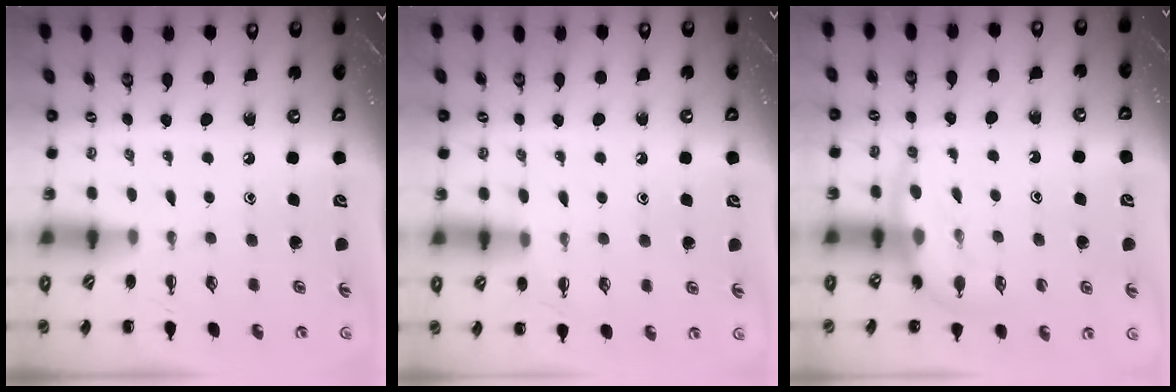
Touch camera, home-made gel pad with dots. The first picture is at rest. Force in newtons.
{"total": 8.9, "press": 8.7, "slide": 2.2}
{"total": 8.2, "press": 8.1, "slide": 1.4}